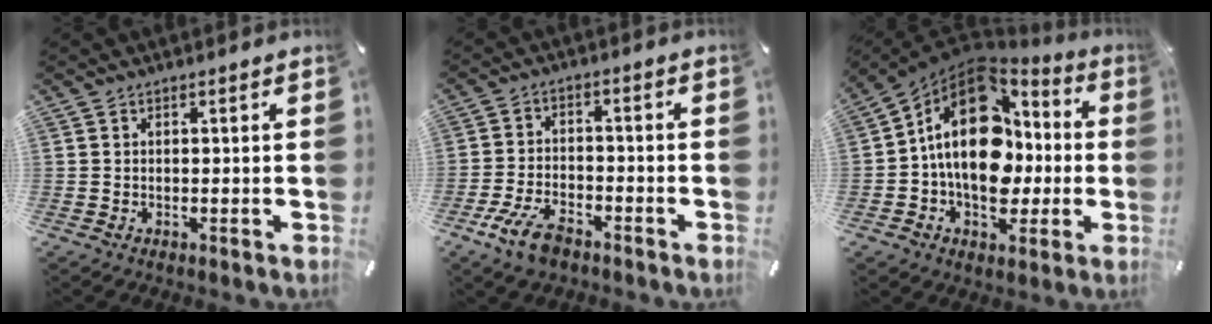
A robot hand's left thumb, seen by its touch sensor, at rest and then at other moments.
{"total": 8.4, "force": [-5.3, 4.1, 5.0], "torque": [-0.111, 0.017, -0.099]}
{"total": 20.0, "force": [0.9, 14.4, 13.9], "torque": [-0.233, -0.005, 0.020]}